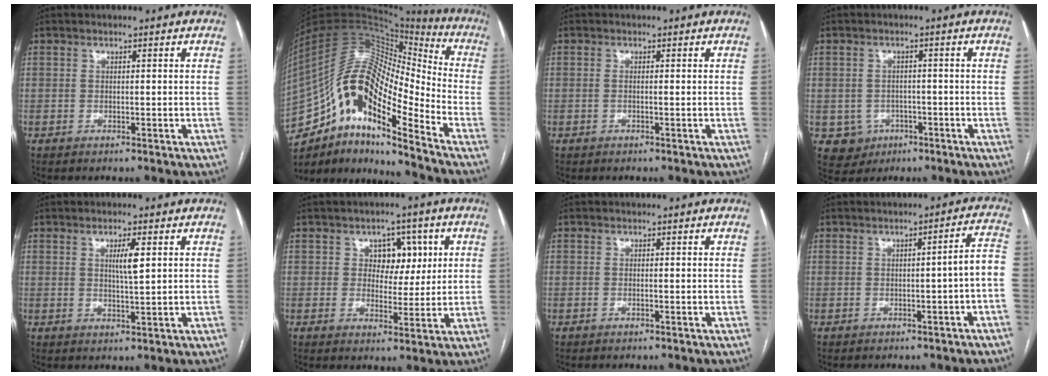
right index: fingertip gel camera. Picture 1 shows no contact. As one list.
[{"total": 20.2, "force": [-11.2, 5.6, 15.9], "torque": [-0.297, 0.039, -0.192]}, {"total": 0.6, "force": [-0.1, 0.0, 0.6], "torque": [-0.015, 0.000, -0.001]}, {"total": 5.1, "force": [-1.6, 4.7, 0.7], "torque": [-0.005, 0.009, -0.016]}, {"total": 3.6, "force": [1.2, 0.3, 3.4], "torque": [-0.058, -0.002, 0.018]}, {"total": 6.2, "force": [1.8, 4.4, 3.9], "torque": [-0.040, 0.014, 0.029]}, {"total": 0.0}, {"total": 4.4, "force": [-1.1, 0.0, 4.3], "torque": [-0.046, 0.017, -0.015]}]